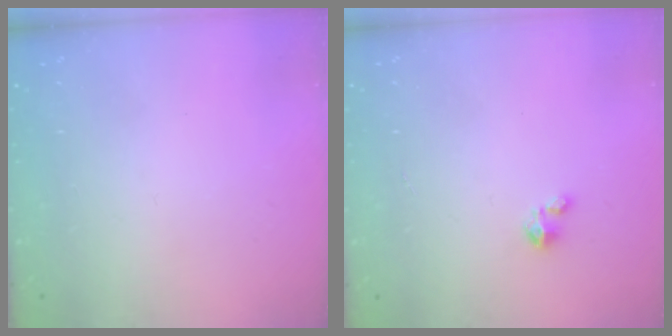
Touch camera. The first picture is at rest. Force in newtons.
{"total": 1.8, "press": 1.8, "slide": 0.1}